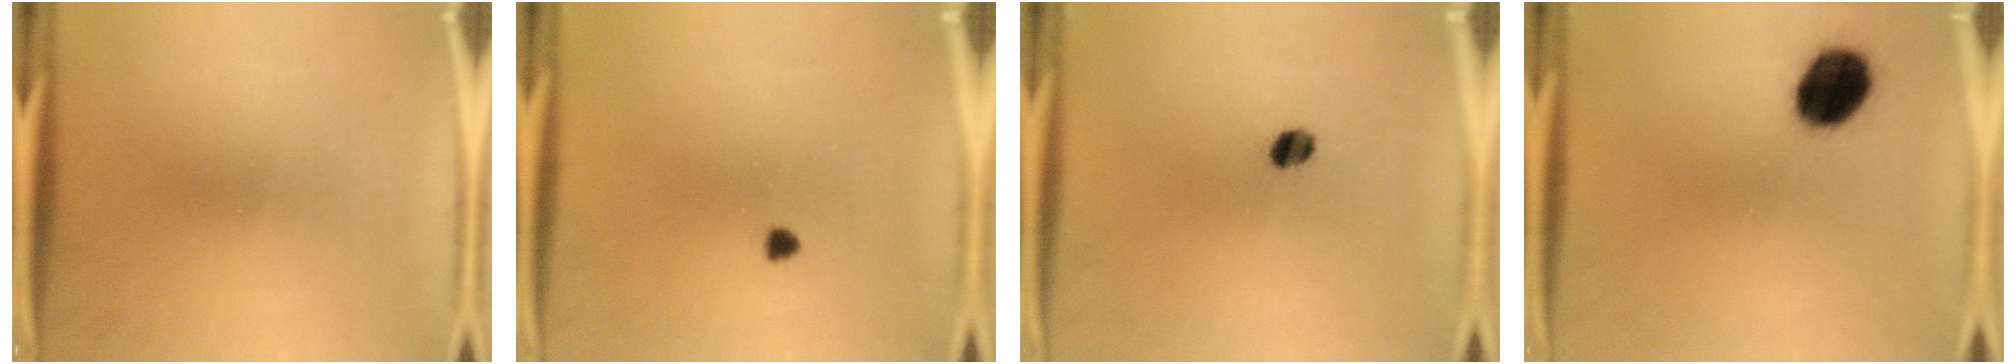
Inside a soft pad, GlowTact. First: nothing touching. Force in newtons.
{"total": 1.2}
{"total": 3.2}
{"total": 11.8}